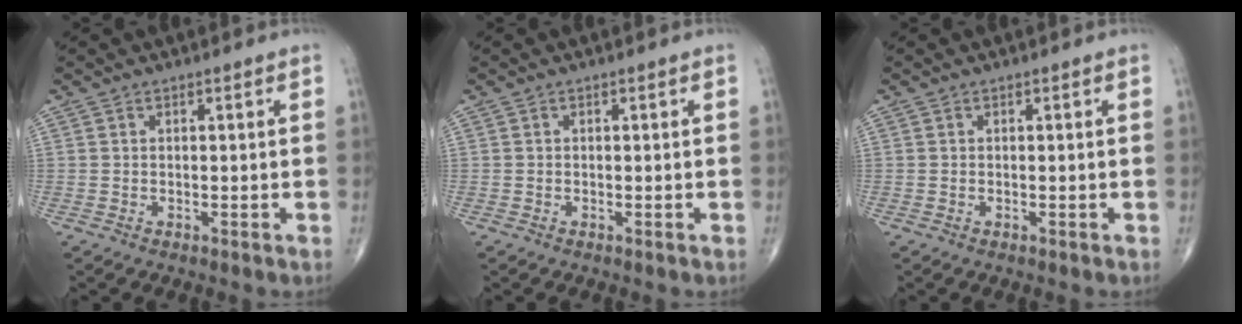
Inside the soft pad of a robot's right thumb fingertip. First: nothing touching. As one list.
[{"total": 0.0}, {"total": 0.0}]